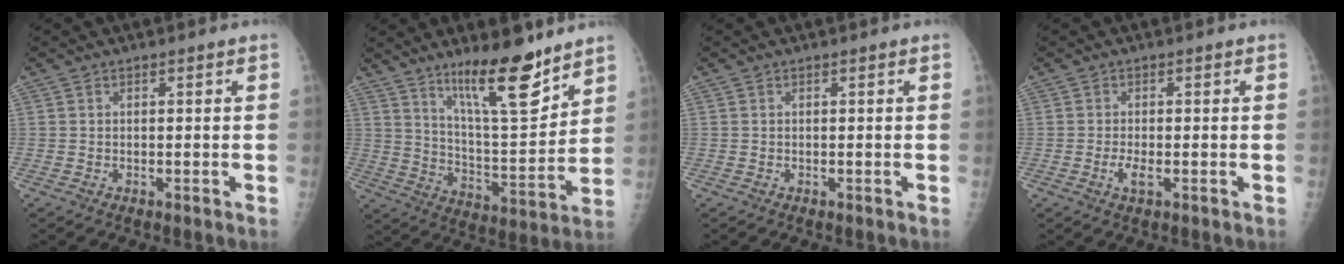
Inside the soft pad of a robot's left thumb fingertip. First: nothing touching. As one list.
[{"total": 15.8, "force": [11.1, 3.7, 10.5], "torque": [-0.143, -0.087, 0.193]}, {"total": 0.0}, {"total": 2.2, "force": [-0.7, 0.7, 2.0], "torque": [-0.046, -0.002, -0.016]}]